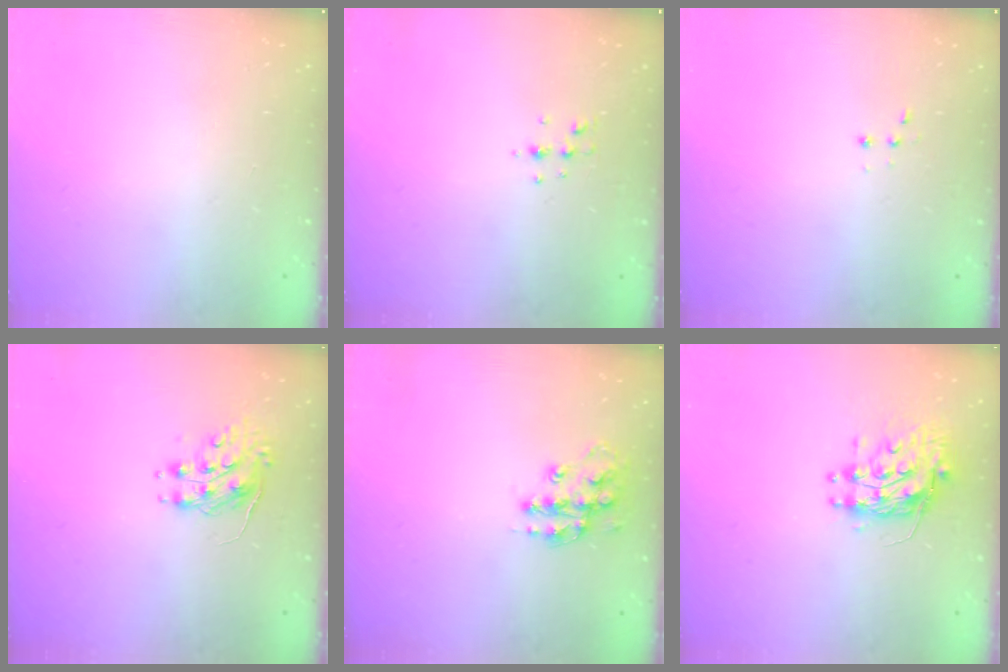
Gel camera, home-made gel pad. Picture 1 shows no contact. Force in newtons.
{"total": 4.1, "press": 3.7, "slide": 1.8}
{"total": 2.8, "press": 2.7, "slide": 0.7}
{"total": 8.5, "press": 8.4, "slide": 0.6}
{"total": 13.8, "press": 13.7, "slide": 0.8}
{"total": 10.6, "press": 10.5, "slide": 0.8}